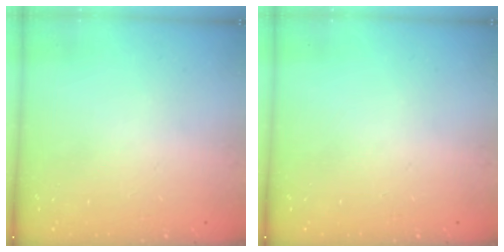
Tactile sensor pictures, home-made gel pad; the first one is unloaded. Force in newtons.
{"total": 0.0}